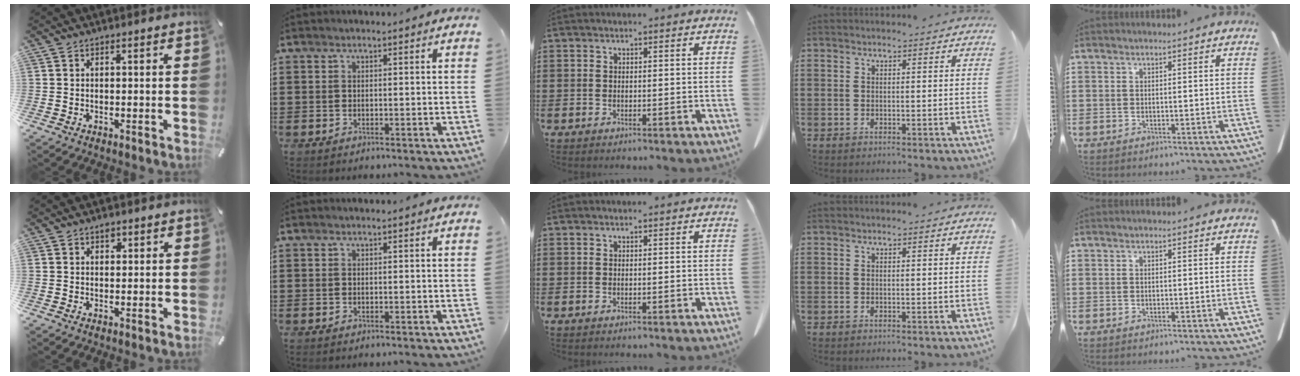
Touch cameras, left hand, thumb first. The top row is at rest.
{"thumb": {"total": 1.3, "force": [0.7, 0.9, 0.5], "torque": [-0.002, -0.002, 0.012]}}